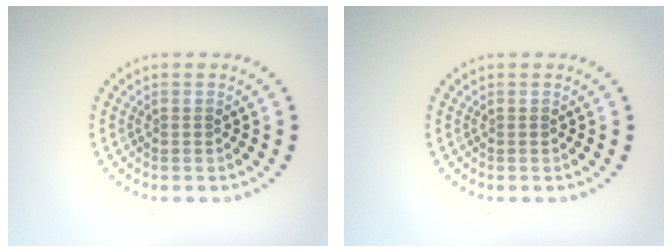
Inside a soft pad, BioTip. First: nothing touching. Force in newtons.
{"total": 0.0}